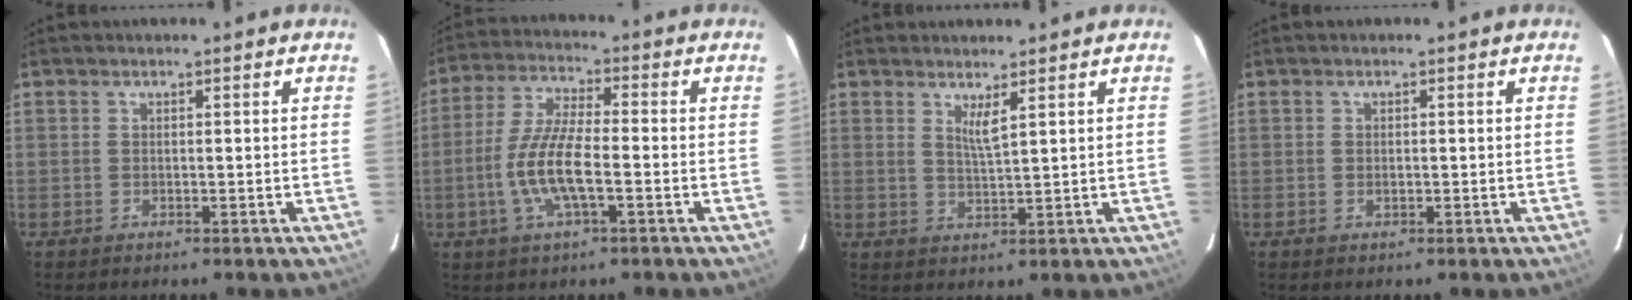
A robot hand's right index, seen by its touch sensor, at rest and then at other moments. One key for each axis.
{"total": 10.3, "fx": -2.9, "fy": 2.6, "fz": 9.6, "tx": -0.201, "ty": 0.000, "tz": -0.058}
{"total": 2.8, "fx": 1.7, "fy": -0.1, "fz": 2.2, "tx": -0.042, "ty": -0.010, "tz": 0.028}
{"total": 0.7, "fx": -0.1, "fy": 0.6, "fz": 0.4, "tx": -0.007, "ty": 0.002, "tz": 0.000}